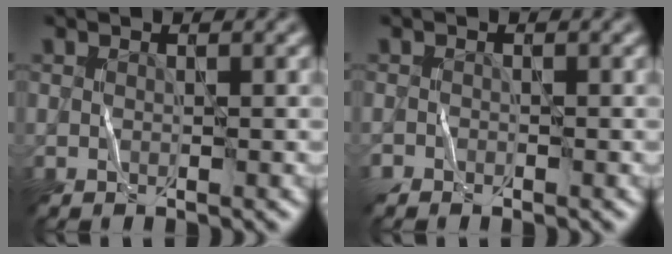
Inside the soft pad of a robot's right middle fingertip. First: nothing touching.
{"total": 0.7, "force": [-0.6, 0.4, -0.1], "torque": [0.003, -0.003, -0.015]}